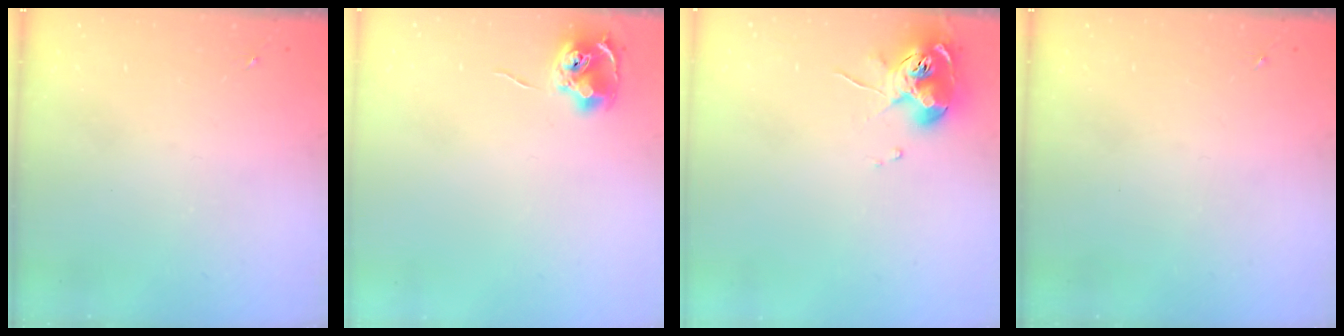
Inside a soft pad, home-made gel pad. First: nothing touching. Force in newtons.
{"total": 8.4, "press": 8.4, "slide": 0.4}
{"total": 10.4, "press": 10.3, "slide": 1.0}
{"total": 0.0}